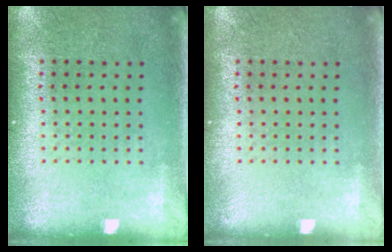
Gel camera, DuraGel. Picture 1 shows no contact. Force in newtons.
{"total": 0.0}